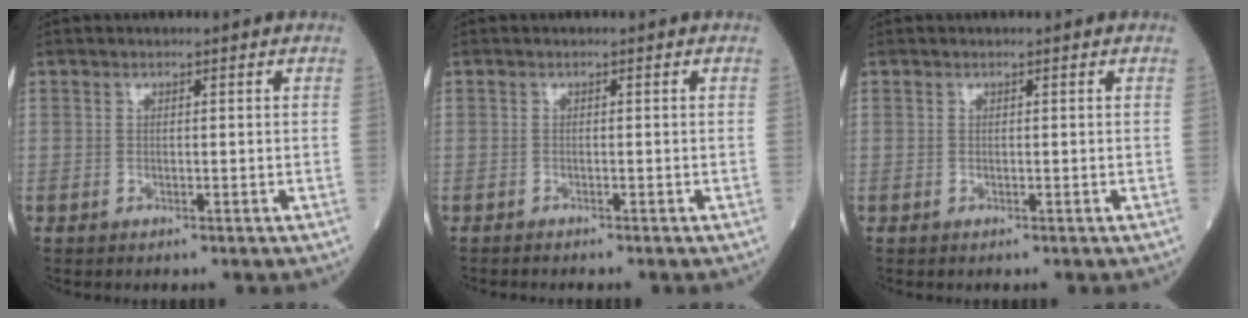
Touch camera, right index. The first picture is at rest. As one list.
[{"total": 0.9, "force": [-0.8, -0.1, 0.3], "torque": [-0.005, 0.000, -0.013]}, {"total": 0.0}]